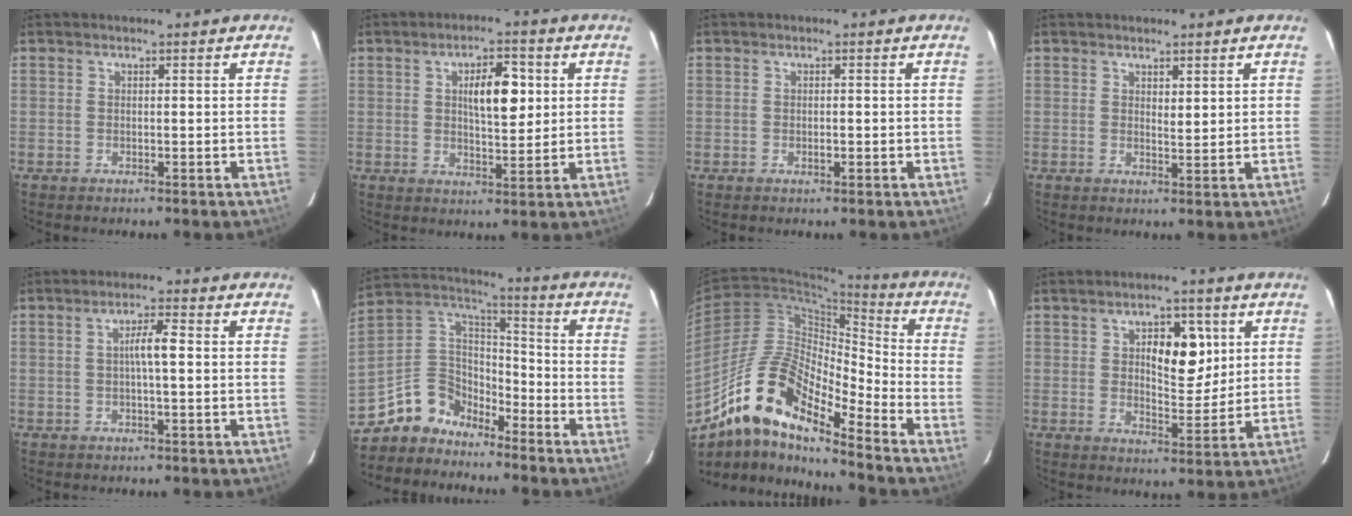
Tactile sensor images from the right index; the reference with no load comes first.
{"total": 7.3, "force": [1.8, 2.4, 6.6], "torque": [-0.106, 0.009, 0.033]}
{"total": 1.0, "force": [-0.2, 0.5, 0.8], "torque": [-0.012, 0.000, -0.002]}
{"total": 1.7, "force": [1.0, 0.5, 1.3], "torque": [-0.020, -0.008, 0.020]}
{"total": 3.6, "force": [0.1, 0.2, 3.6], "torque": [-0.064, 0.007, 0.001]}
{"total": 10.2, "force": [-8.5, 5.5, 0.9], "torque": [-0.032, 0.059, -0.167]}
{"total": 15.8, "force": [-11.1, 4.3, 10.4], "torque": [-0.193, 0.025, -0.198]}
{"total": 8.1, "force": [2.6, 3.6, 6.7], "torque": [-0.099, 0.007, 0.046]}